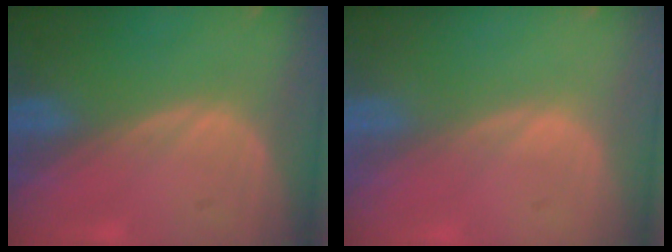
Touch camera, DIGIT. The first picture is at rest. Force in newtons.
{"total": 0.0}